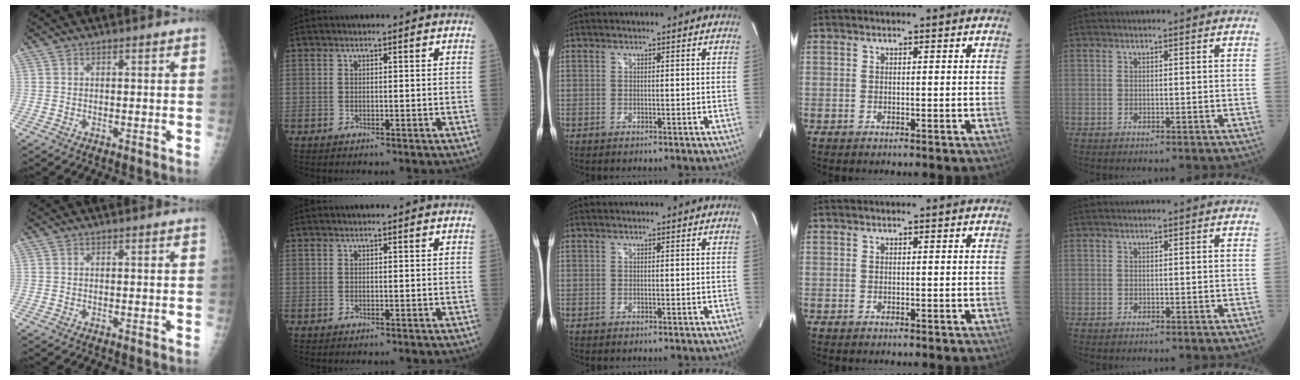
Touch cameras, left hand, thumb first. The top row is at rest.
{}